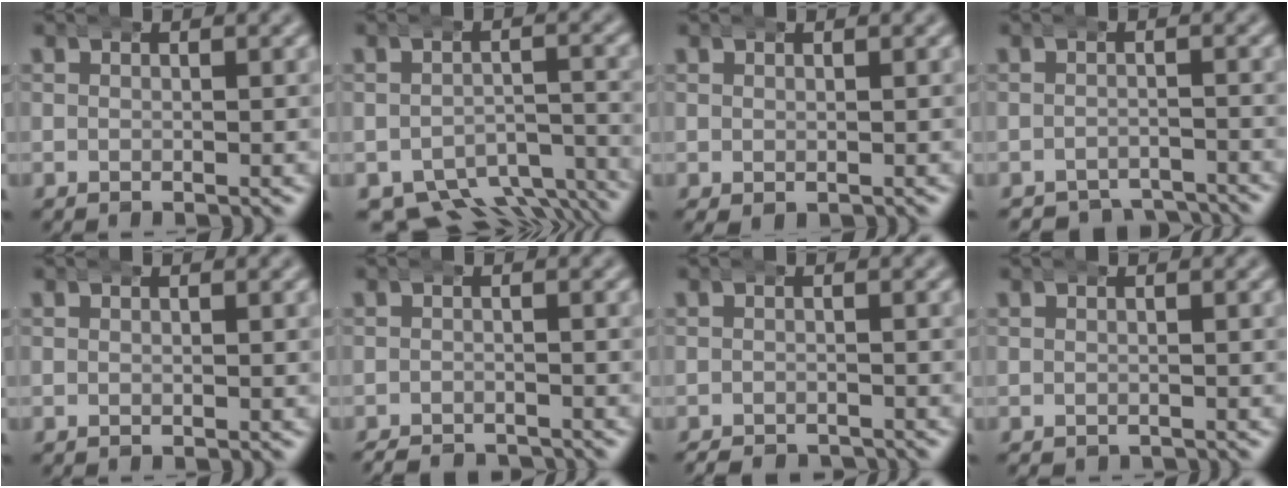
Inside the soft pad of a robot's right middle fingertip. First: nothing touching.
{"total": 8.8, "force": [-6.8, 4.3, 3.6], "torque": [-0.045, -0.034, -0.099]}
{"total": 0.8, "force": [-0.2, 0.4, 0.6], "torque": [-0.011, -0.007, 0.005]}
{"total": 5.4, "force": [-5.3, 1.1, 0.4], "torque": [0.010, -0.018, -0.082]}
{"total": 0.0}
{"total": 3.2, "force": [-3.1, 0.4, 0.2], "torque": [-0.003, -0.016, -0.046]}
{"total": 2.2, "force": [-2.2, 0.3, 0.0], "torque": [-0.001, -0.012, -0.032]}
{"total": 0.7, "force": [-0.5, 0.4, -0.1], "torque": [-0.003, -0.008, -0.004]}